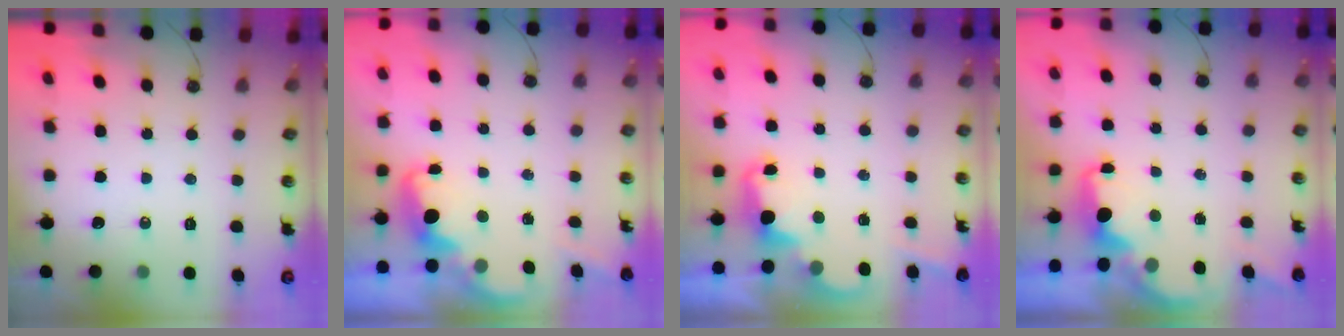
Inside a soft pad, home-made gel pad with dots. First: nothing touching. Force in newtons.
{"total": 2.6, "press": 2.5, "slide": 0.8}
{"total": 2.5, "press": 2.5, "slide": 0.5}
{"total": 2.1, "press": 2.0, "slide": 0.8}